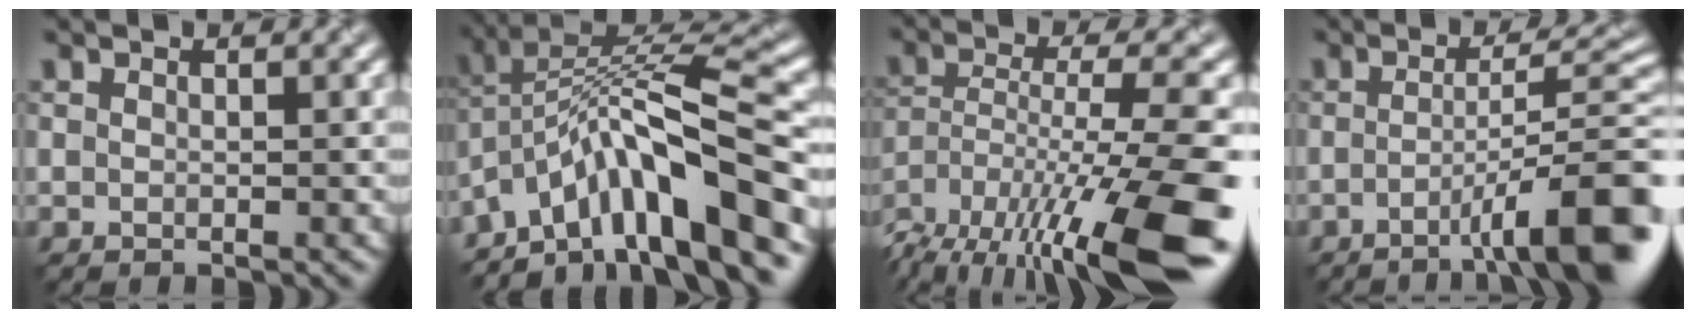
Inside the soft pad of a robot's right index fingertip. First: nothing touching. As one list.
[{"total": 11.2, "force": [-7.1, 2.5, 8.4], "torque": [-0.124, 0.033, -0.116]}, {"total": 14.4, "force": [-9.5, 3.3, 10.3], "torque": [-0.197, -0.001, -0.143]}, {"total": 9.9, "force": [-4.6, 1.5, 8.7], "torque": [-0.105, 0.023, -0.066]}]